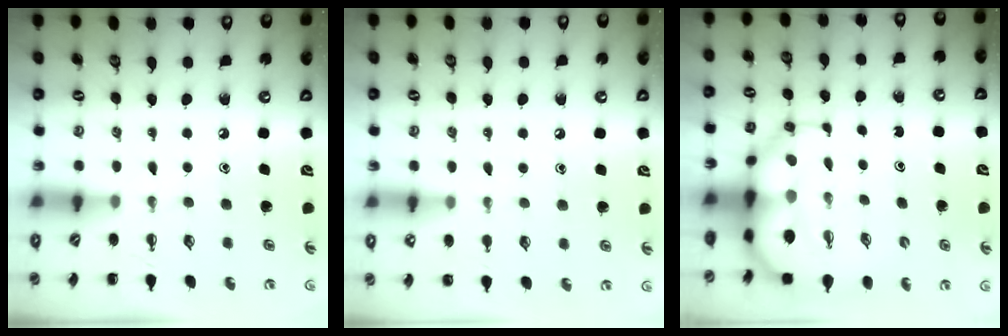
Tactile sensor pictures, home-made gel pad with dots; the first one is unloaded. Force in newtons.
{"total": 5.3, "press": 5.1, "slide": 1.4}
{"total": 8.0, "press": 7.7, "slide": 2.2}